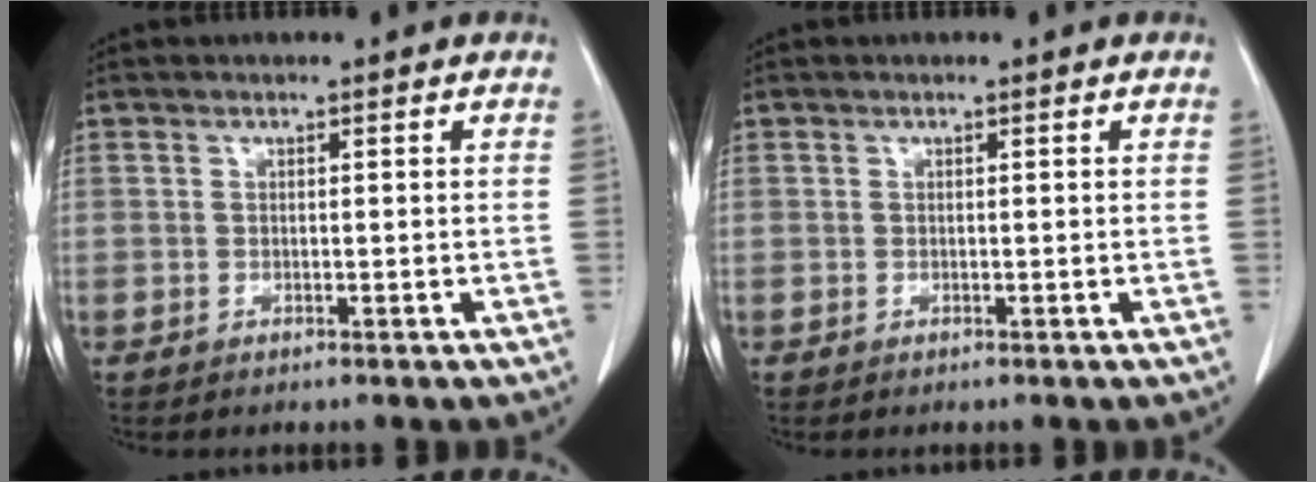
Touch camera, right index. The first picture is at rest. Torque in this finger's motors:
{"motor_torque": [-0.03, 0.03, 0.00, 0.00]}